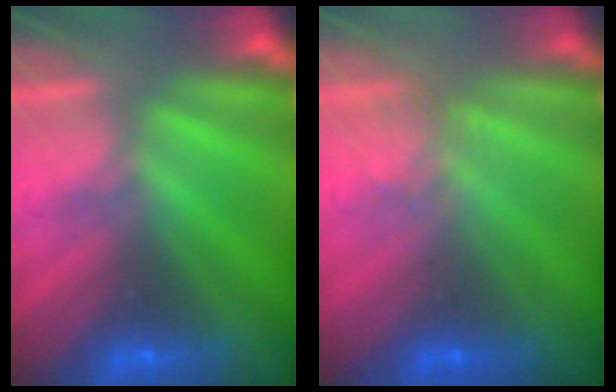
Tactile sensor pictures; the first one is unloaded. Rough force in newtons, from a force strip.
{"total": 1.1}